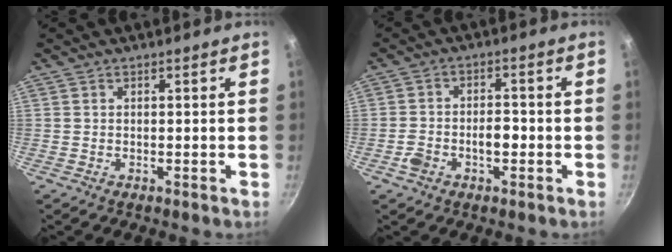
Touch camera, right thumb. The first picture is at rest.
{"total": 5.2, "force": [-1.9, 3.1, 3.7], "torque": [-0.053, 0.030, -0.036]}